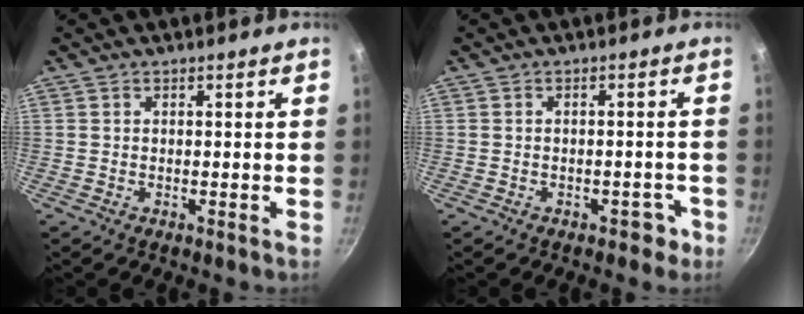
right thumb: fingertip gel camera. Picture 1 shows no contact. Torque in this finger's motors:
{"motor_torque": [0.16, 0.42, 0.15, -0.59, 0.07]}